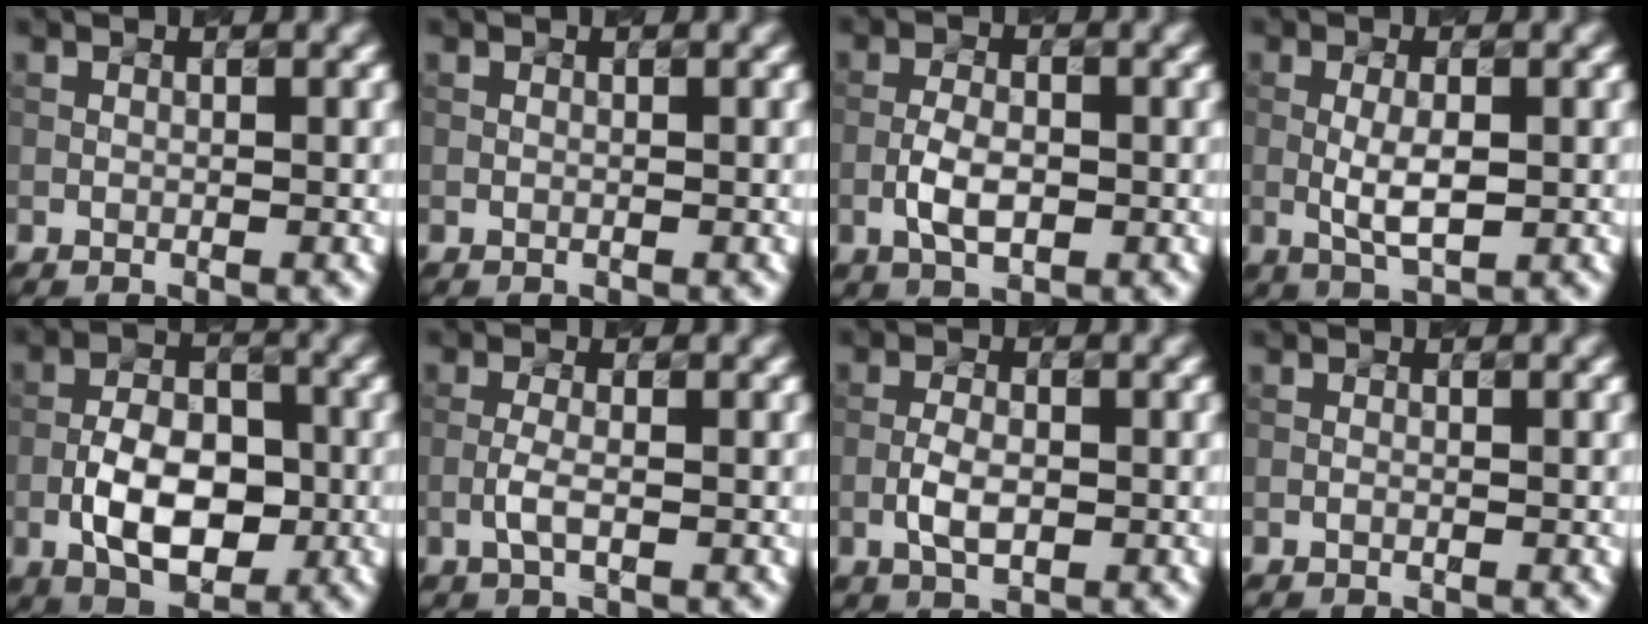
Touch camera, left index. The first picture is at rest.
{"total": 0.0}
{"total": 3.1, "force": [-0.9, 1.6, 2.5], "torque": [-0.050, 0.001, -0.021]}
{"total": 3.0, "force": [-0.2, 1.0, 2.8], "torque": [-0.057, -0.002, -0.001]}
{"total": 6.5, "force": [-1.9, 3.7, 5.0], "torque": [-0.082, 0.006, -0.036]}
{"total": 1.8, "force": [-0.6, 0.5, 1.6], "torque": [-0.035, 0.003, -0.017]}
{"total": 2.7, "force": [-0.8, 1.3, 2.2], "torque": [-0.045, 0.001, -0.016]}
{"total": 0.0}